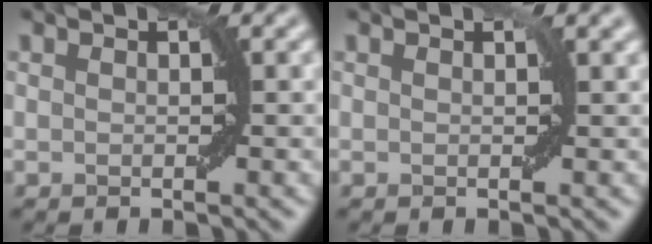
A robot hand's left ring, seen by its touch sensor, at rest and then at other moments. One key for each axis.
{"total": 0.9, "fx": 0.5, "fy": 0.0, "fz": 0.7, "tx": -0.008, "ty": 0.002, "tz": 0.009}